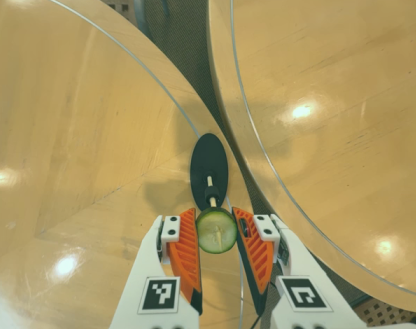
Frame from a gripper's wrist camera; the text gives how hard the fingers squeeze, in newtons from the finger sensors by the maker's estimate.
{"total": 8.2, "left": 8.2, "right": 8.2}